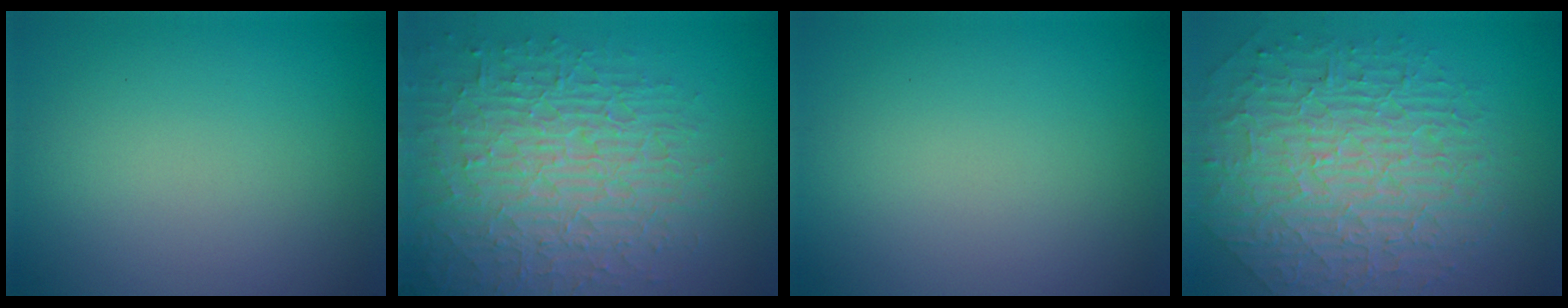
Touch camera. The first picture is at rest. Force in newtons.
{"total": 8.6, "press": 6.1, "slide": 6.1}
{"total": 0.0}
{"total": 10.1, "press": 6.6, "slide": 7.6}